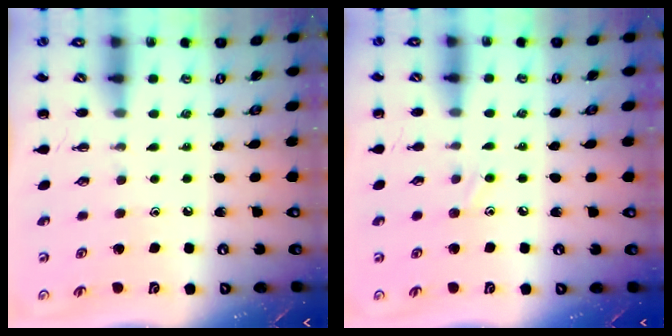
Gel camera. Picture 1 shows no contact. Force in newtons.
{"total": 5.5, "press": 5.3, "slide": 1.7}